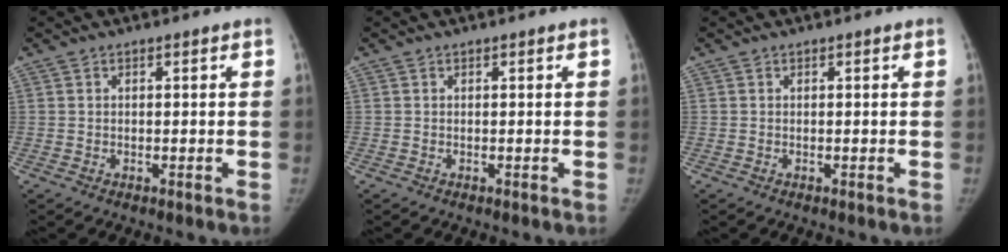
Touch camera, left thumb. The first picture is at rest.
{"total": 0.0}
{"total": 0.0}